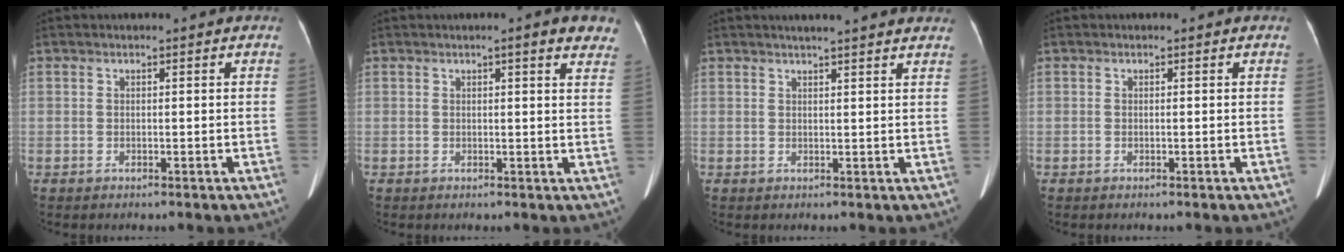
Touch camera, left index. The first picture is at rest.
{"total": 4.9, "force": [3.6, 0.7, 3.4], "torque": [-0.025, 0.004, 0.031]}
{"total": 9.6, "force": [8.5, 0.6, 4.4], "torque": [-0.054, 0.020, 0.089]}
{"total": 0.0}